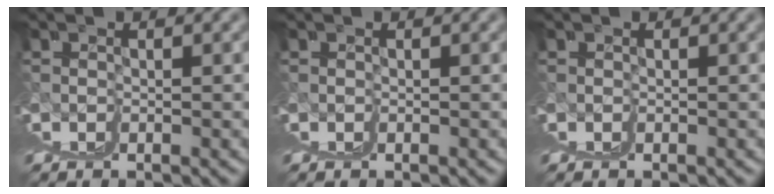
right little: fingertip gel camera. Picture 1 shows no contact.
{"total": 0.0}
{"total": 0.0}